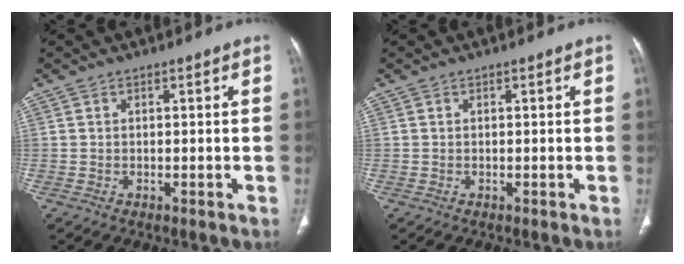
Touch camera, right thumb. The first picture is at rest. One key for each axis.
{"total": 0.0}